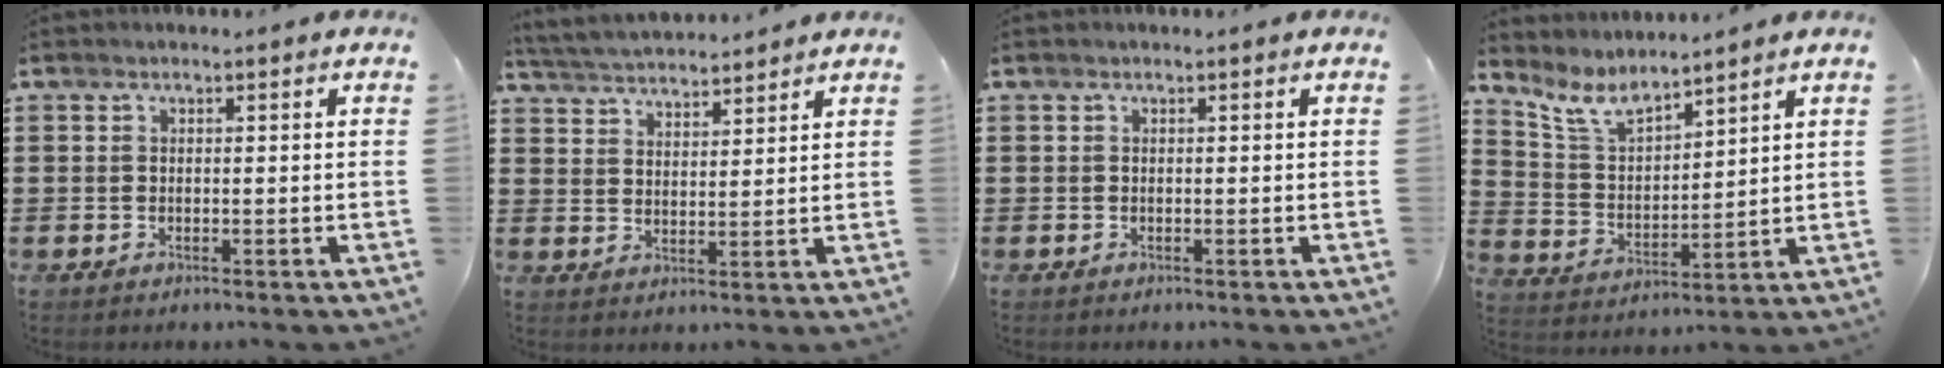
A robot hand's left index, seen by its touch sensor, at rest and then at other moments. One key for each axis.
{"total": 3.9, "fx": 3.9, "fy": 0.3, "fz": 0.0, "tx": -0.017, "ty": -0.016, "tz": 0.069}
{"total": 0.0}
{"total": 6.7, "fx": 5.8, "fy": 1.9, "fz": 2.6, "tx": -0.078, "ty": -0.023, "tz": 0.105}